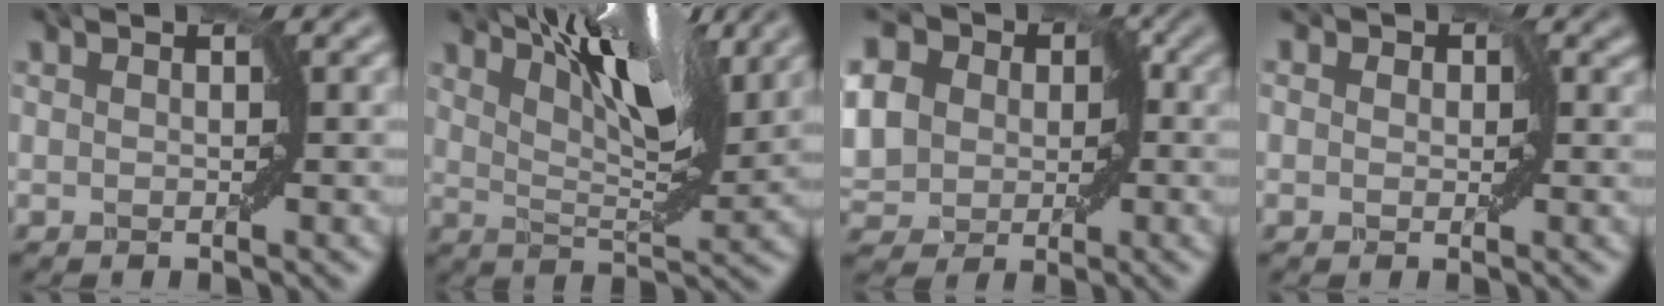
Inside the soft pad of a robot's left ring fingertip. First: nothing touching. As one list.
[{"total": 7.5, "force": [4.8, 2.1, 5.4], "torque": [-0.076, 0.004, 0.080]}, {"total": 10.8, "force": [1.7, 9.3, 5.3], "torque": [-0.125, 0.016, 0.020]}, {"total": 1.0, "force": [0.0, 1.0, 0.0], "torque": [0.009, -0.004, 0.000]}]